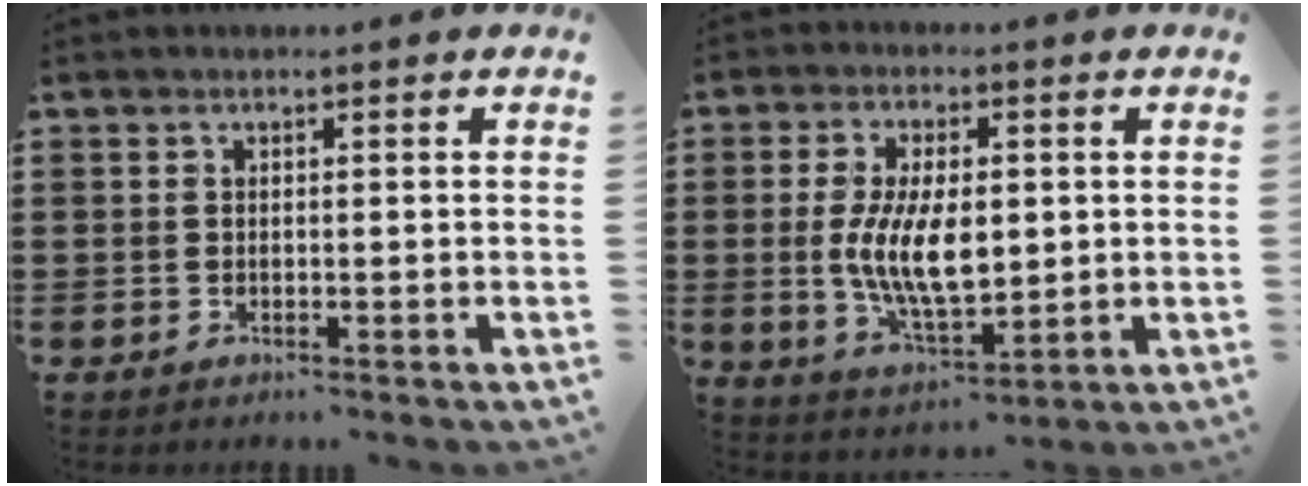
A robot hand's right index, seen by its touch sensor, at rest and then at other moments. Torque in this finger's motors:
{"motor_torque": [2.07, 0.07, 0.45, 0.21]}